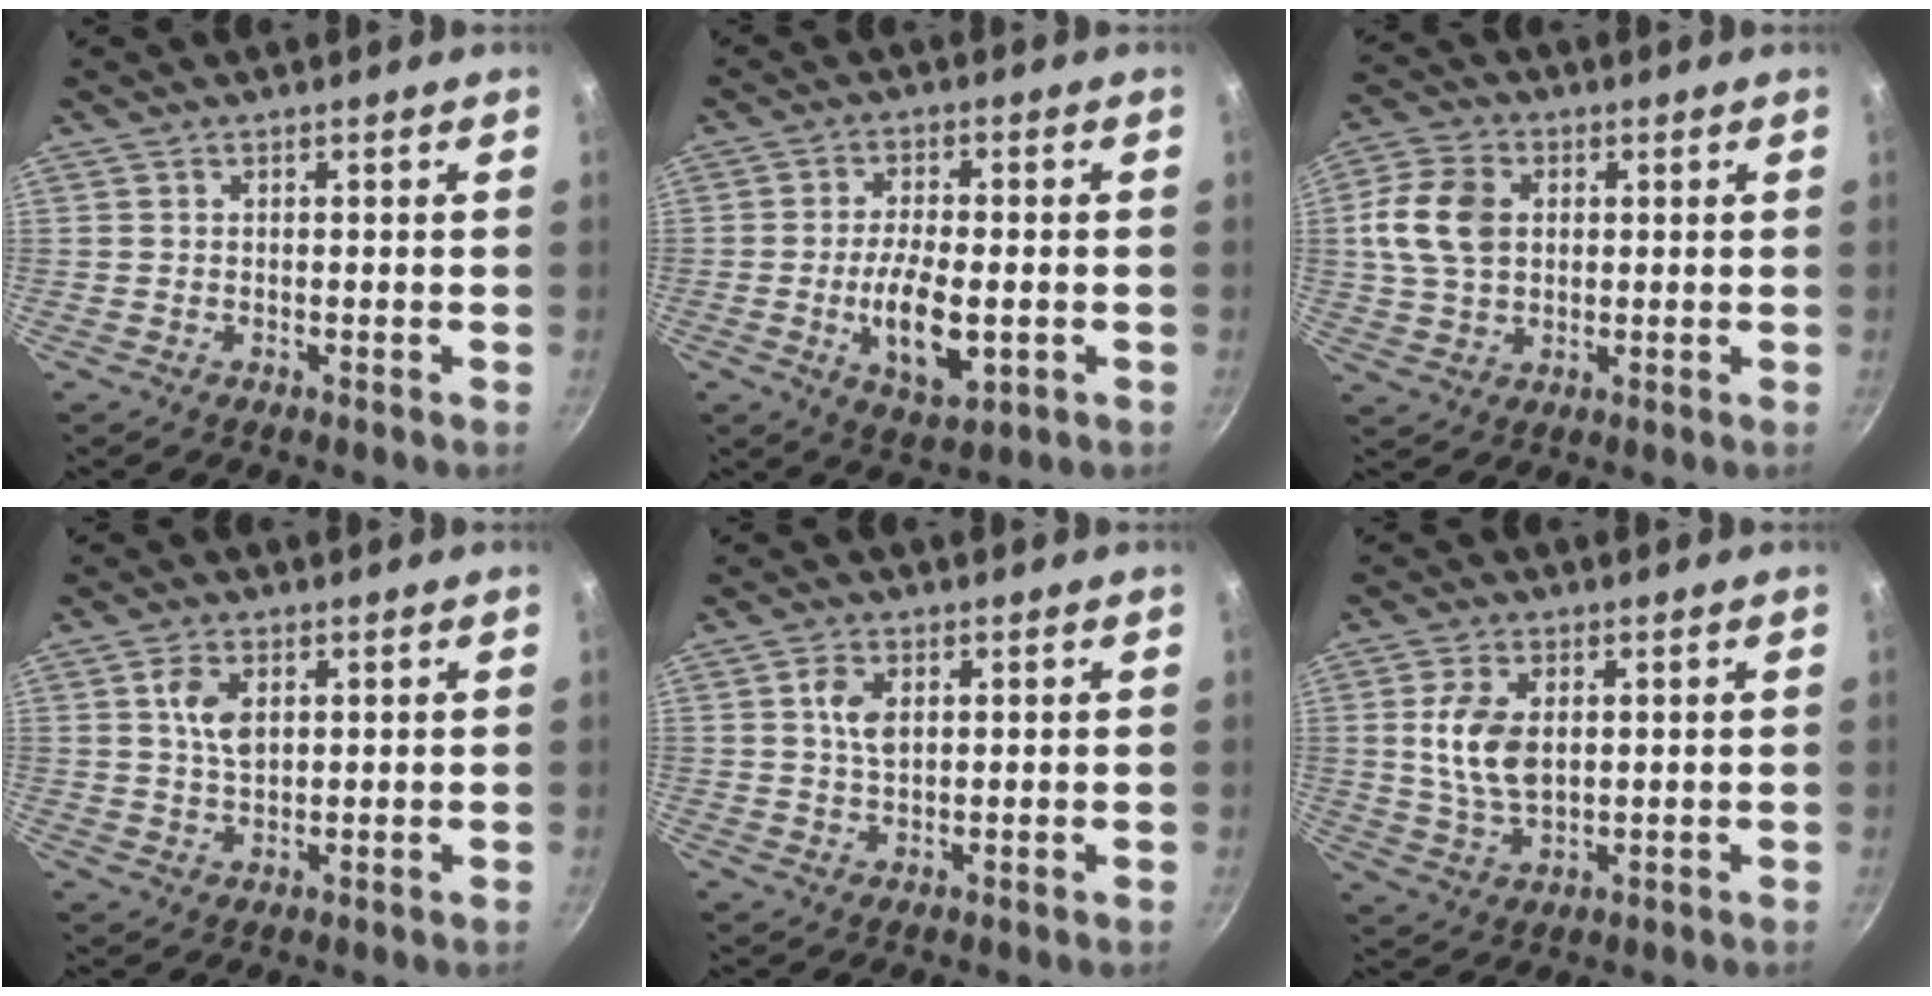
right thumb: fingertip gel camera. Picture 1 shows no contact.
{"total": 10.4, "force": [-2.1, 4.6, 9.0], "torque": [-0.156, 0.003, -0.029]}
{"total": 11.0, "force": [1.7, 8.0, 7.4], "torque": [-0.130, 0.009, 0.024]}
{"total": 5.4, "force": [1.5, 3.1, 4.2], "torque": [-0.075, -0.002, 0.029]}
{"total": 4.5, "force": [1.1, 2.6, 3.5], "torque": [-0.062, 0.001, 0.021]}
{"total": 9.1, "force": [1.5, 5.4, 7.2], "torque": [-0.133, -0.010, 0.030]}